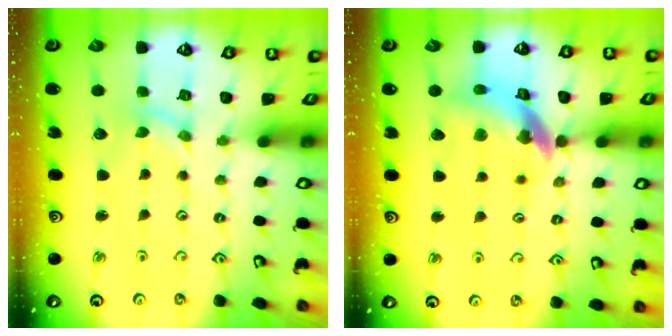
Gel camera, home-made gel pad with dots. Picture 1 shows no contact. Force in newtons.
{"total": 13.9, "press": 13.8, "slide": 1.7}